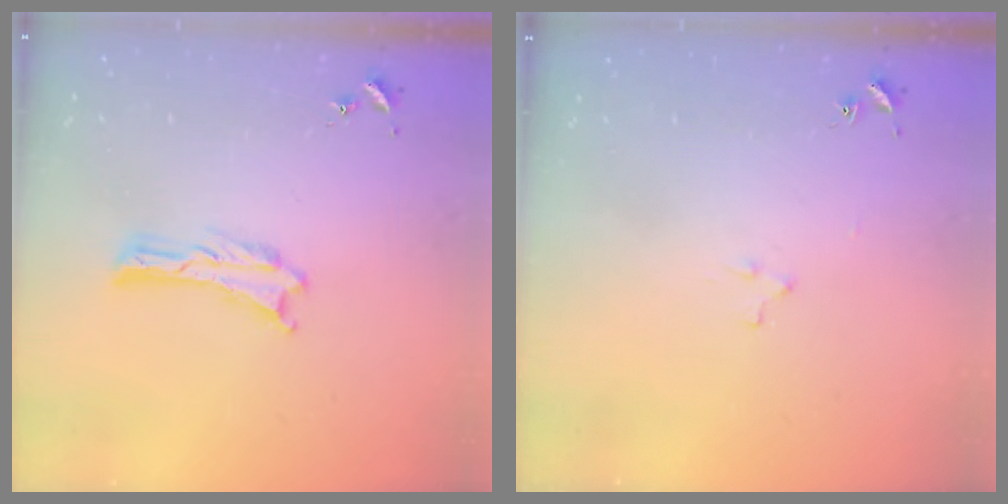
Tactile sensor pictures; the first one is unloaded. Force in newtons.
{"total": 2.2, "press": 2.2, "slide": 0.2}